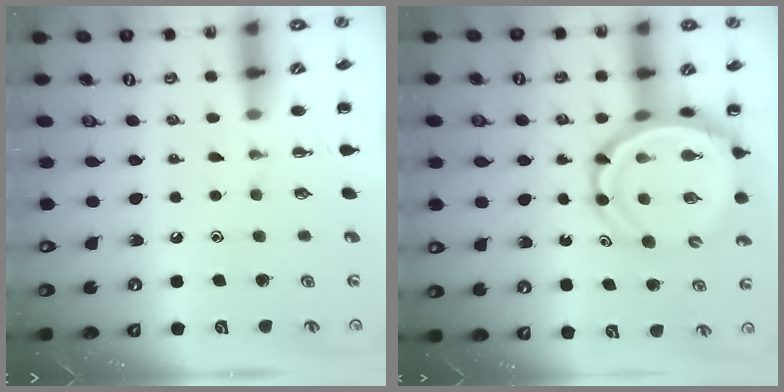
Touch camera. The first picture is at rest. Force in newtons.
{"total": 8.9, "press": 8.4, "slide": 2.9}